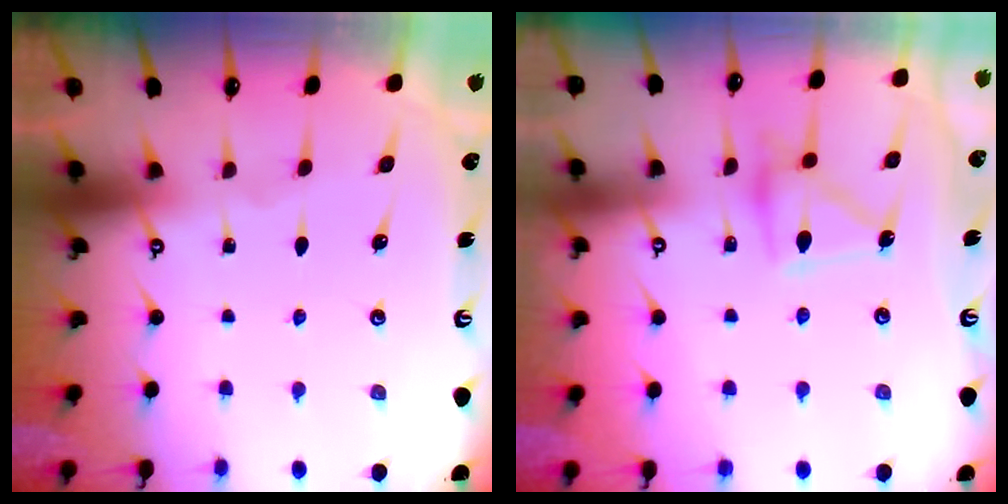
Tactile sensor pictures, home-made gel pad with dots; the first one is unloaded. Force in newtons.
{"total": 13.8, "press": 13.8, "slide": 0.8}